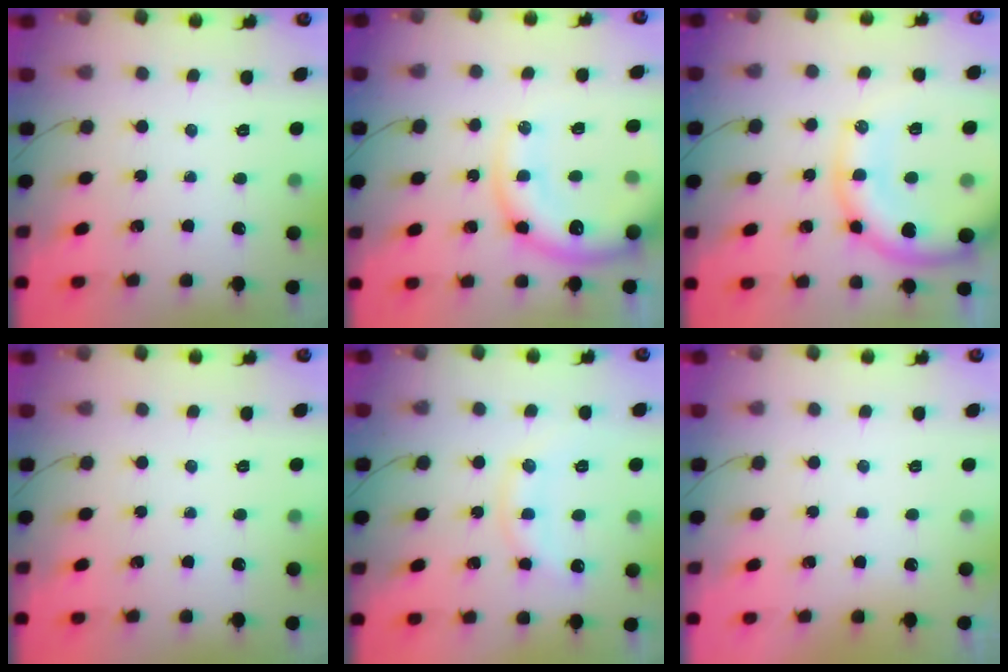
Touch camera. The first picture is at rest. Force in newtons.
{"total": 18.2, "press": 17.7, "slide": 4.0}
{"total": 18.3, "press": 18.1, "slide": 2.4}
{"total": 0.0}
{"total": 11.3, "press": 11.3, "slide": 0.3}
{"total": 3.0, "press": 3.0, "slide": 0.1}